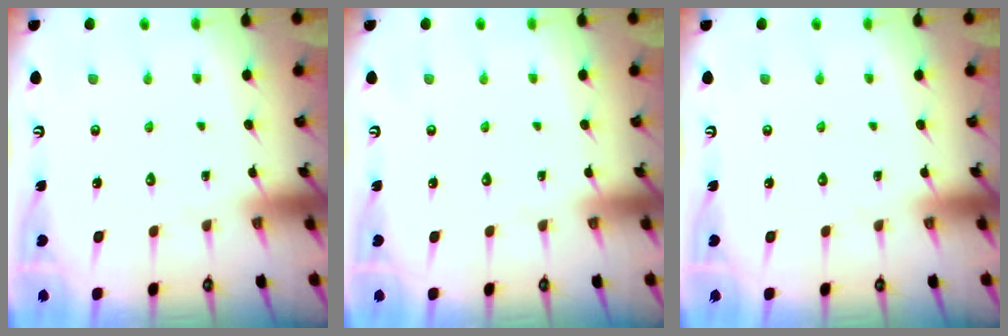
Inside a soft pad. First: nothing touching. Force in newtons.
{"total": 0.0}
{"total": 0.0}